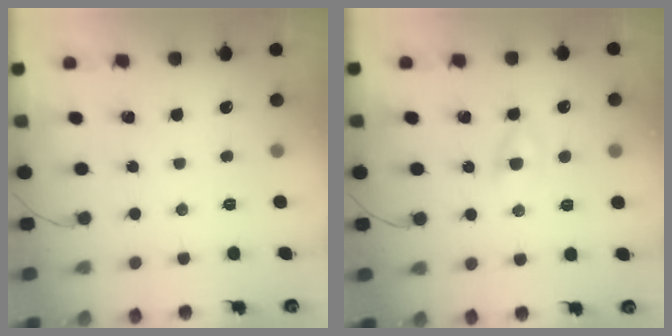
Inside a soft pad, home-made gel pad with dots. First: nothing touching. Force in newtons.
{"total": 4.1, "press": 3.8, "slide": 1.4}